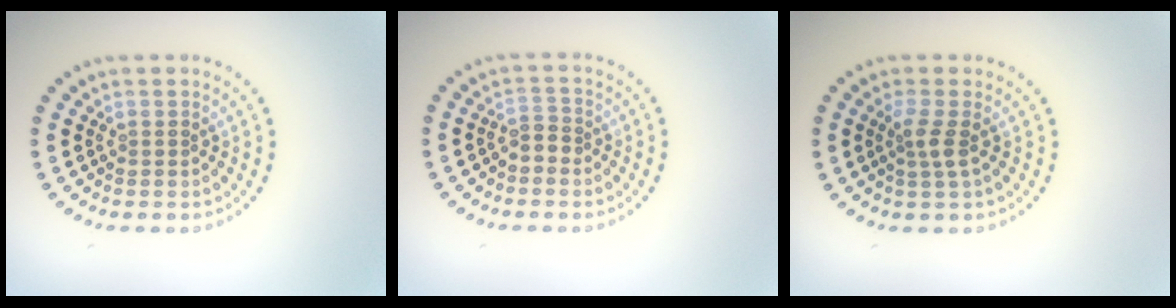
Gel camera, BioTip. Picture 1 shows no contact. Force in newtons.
{"total": 1.3, "press": 1.2, "slide": 0.6}
{"total": 1.8, "press": 1.4, "slide": 1.0}